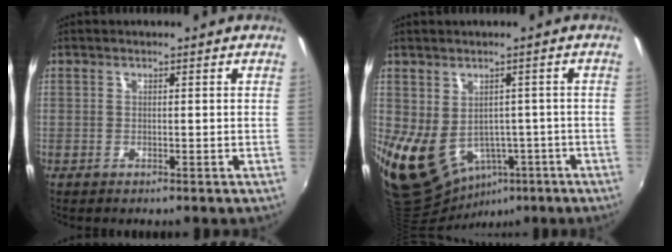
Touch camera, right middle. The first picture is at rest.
{"total": 11.0, "force": [-2.6, 8.8, 6.1], "torque": [-0.128, -0.018, -0.012]}